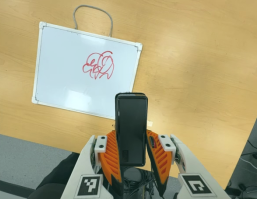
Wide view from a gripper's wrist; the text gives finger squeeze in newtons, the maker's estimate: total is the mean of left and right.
{"total": 4.9, "left": 3.4, "right": 6.5}